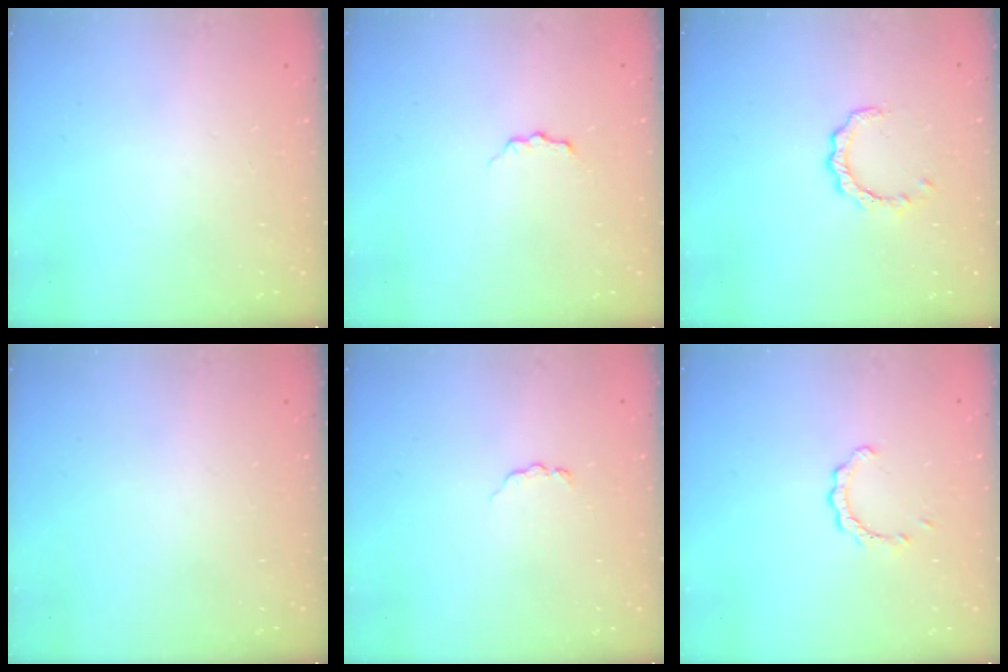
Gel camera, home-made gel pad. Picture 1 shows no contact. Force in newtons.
{"total": 3.7, "press": 3.7, "slide": 0.4}
{"total": 4.6, "press": 4.6, "slide": 0.4}
{"total": 0.0}
{"total": 2.9, "press": 2.9, "slide": 0.4}
{"total": 2.9, "press": 2.9, "slide": 0.3}